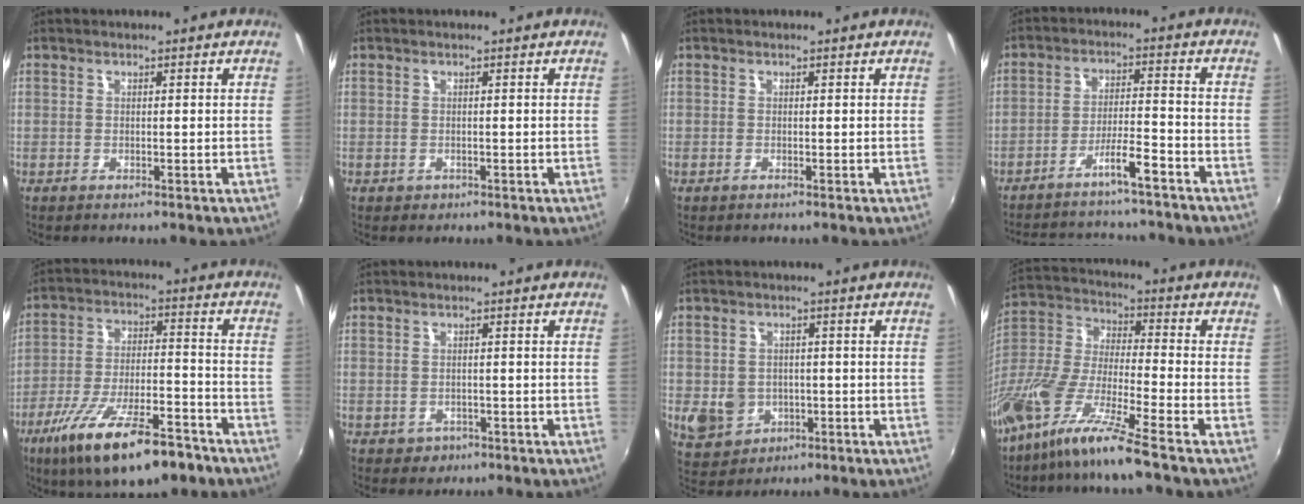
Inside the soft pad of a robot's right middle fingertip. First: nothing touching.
{"total": 0.8, "force": [-0.3, 0.7, 0.1], "torque": [-0.002, -0.003, -0.002]}
{"total": 0.0}
{"total": 13.4, "force": [-12.0, 1.6, 5.6], "torque": [-0.119, 0.014, -0.183]}
{"total": 18.5, "force": [-12.0, 5.3, 13.1], "torque": [-0.243, -0.038, -0.194]}
{"total": 2.3, "force": [-0.9, 2.0, 0.5], "torque": [-0.014, -0.003, -0.010]}
{"total": 7.4, "force": [-1.6, 6.5, 3.2], "torque": [-0.079, 0.001, -0.011]}
{"total": 16.3, "force": [-11.1, 1.1, 11.8], "torque": [-0.239, -0.026, -0.224]}